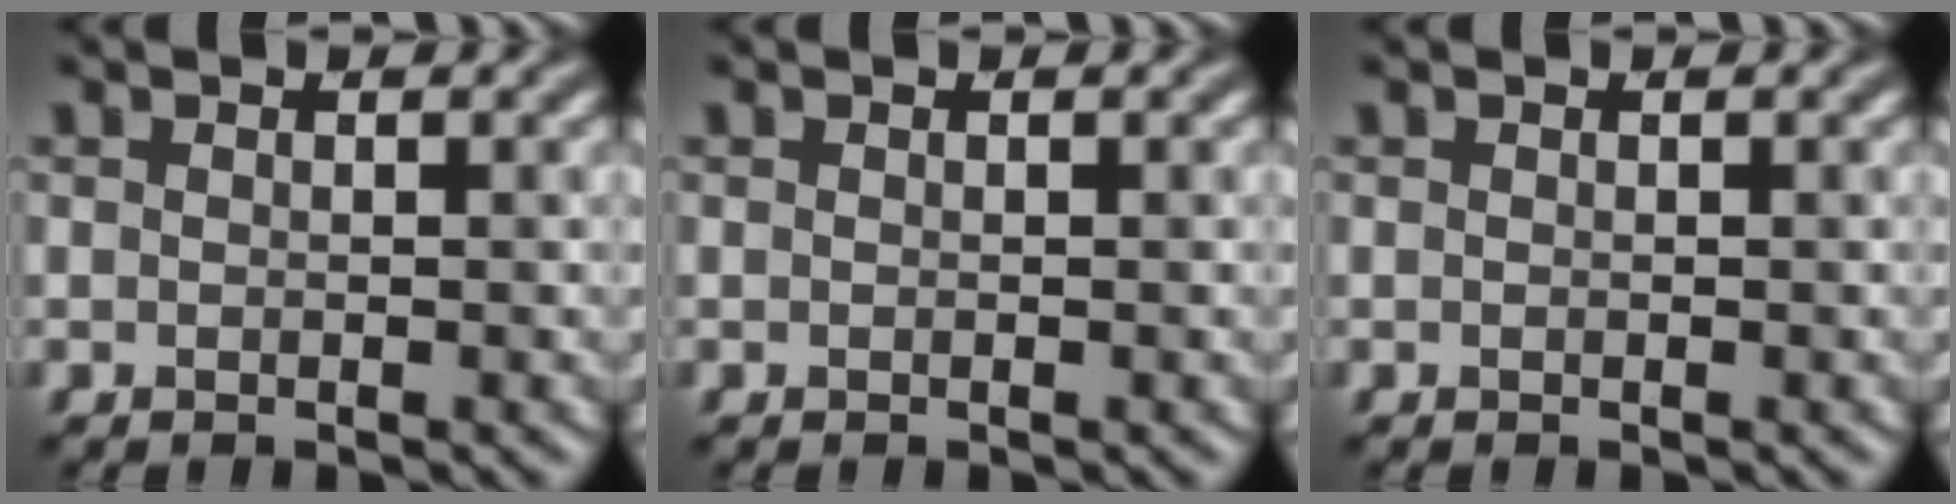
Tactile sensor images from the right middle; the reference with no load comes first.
{"total": 0.0}
{"total": 0.0}